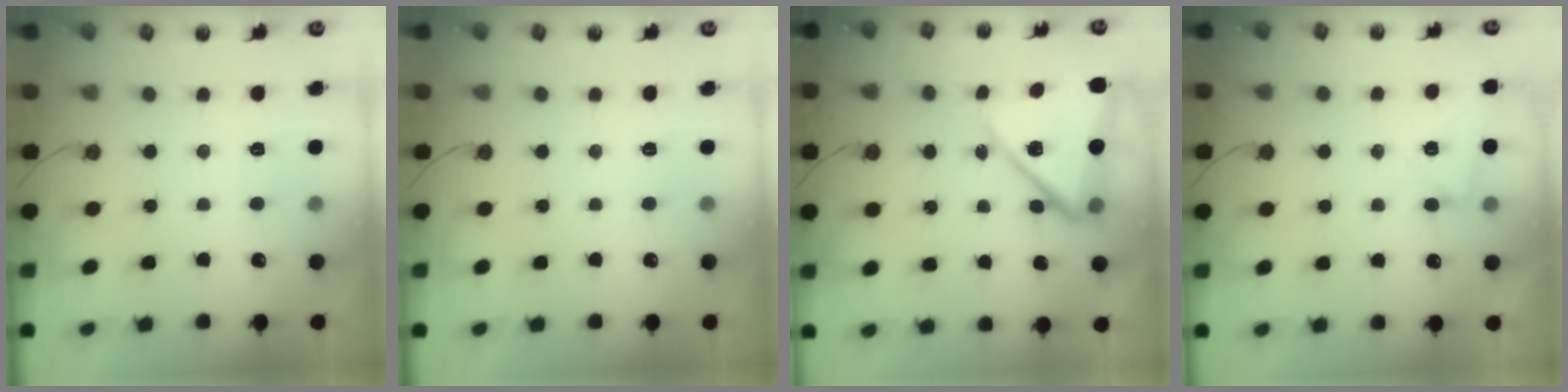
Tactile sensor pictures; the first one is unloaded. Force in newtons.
{"total": 0.0}
{"total": 13.0, "press": 12.9, "slide": 1.4}
{"total": 4.3, "press": 3.4, "slide": 2.6}